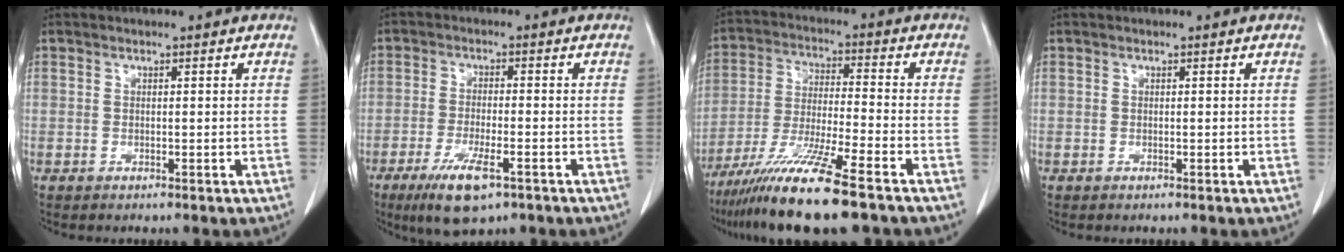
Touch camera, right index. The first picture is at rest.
{"total": 8.2, "force": [-4.7, 1.8, 6.5], "torque": [-0.123, -0.019, -0.075]}
{"total": 13.7, "force": [-9.8, -0.5, 9.6], "torque": [-0.188, -0.043, -0.177]}
{"total": 0.0}